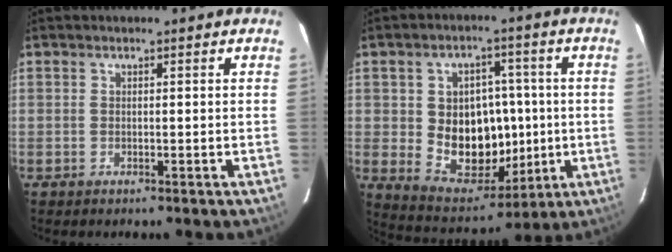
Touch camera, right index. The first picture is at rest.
{"total": 14.3, "force": [-0.6, 11.3, 8.7], "torque": [-0.168, 0.008, 0.017]}